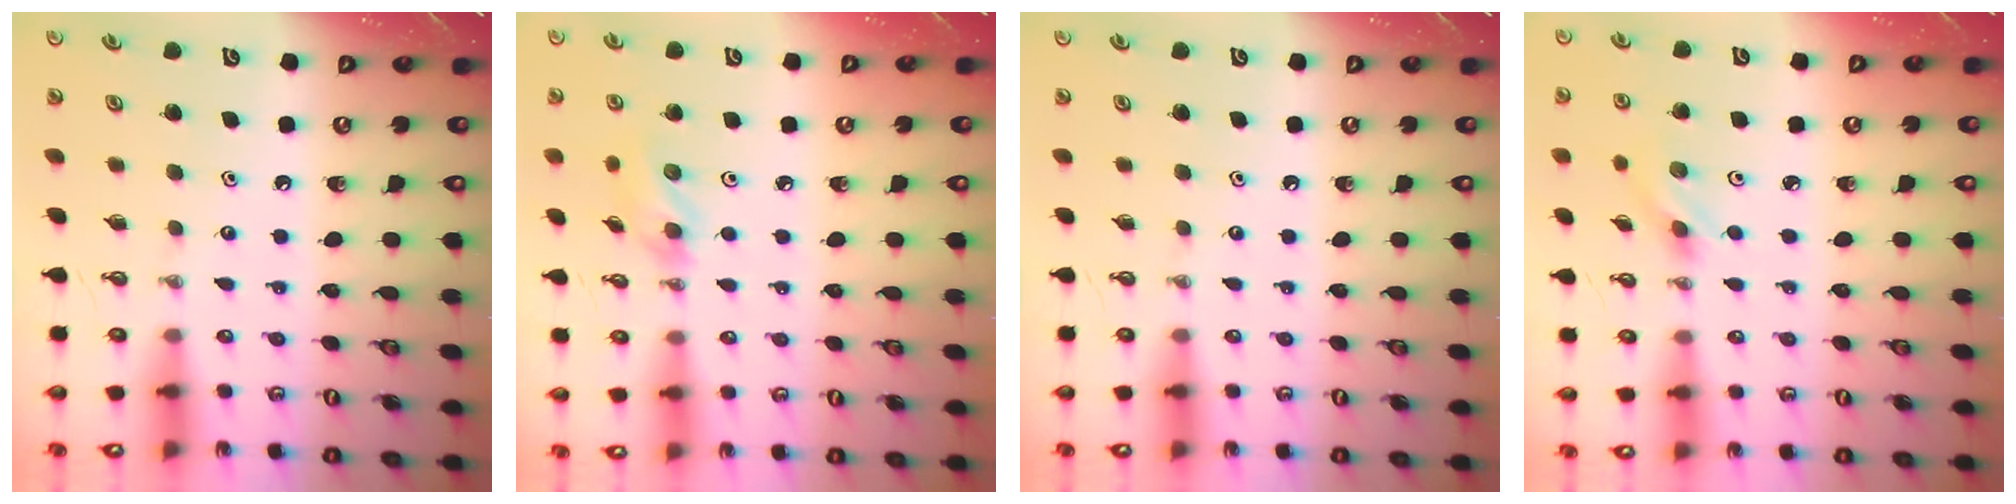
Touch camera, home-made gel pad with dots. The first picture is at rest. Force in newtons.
{"total": 7.5, "press": 7.4, "slide": 0.9}
{"total": 0.0}
{"total": 2.6, "press": 2.3, "slide": 1.1}